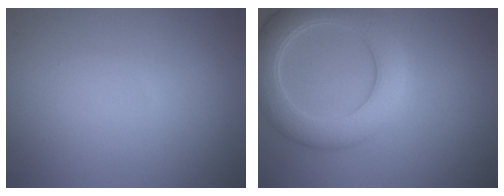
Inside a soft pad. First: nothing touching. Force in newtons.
{"total": 6.4, "press": 6.4, "slide": 0.2}